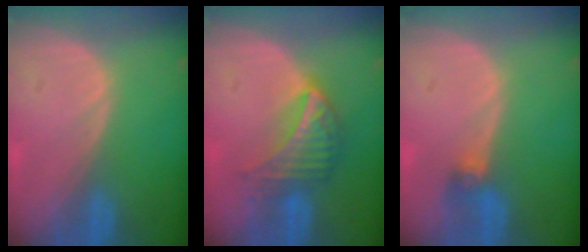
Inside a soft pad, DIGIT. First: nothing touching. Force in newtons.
{"total": 7.4, "press": 6.5, "slide": 3.6}
{"total": 2.8, "press": 2.6, "slide": 1.1}